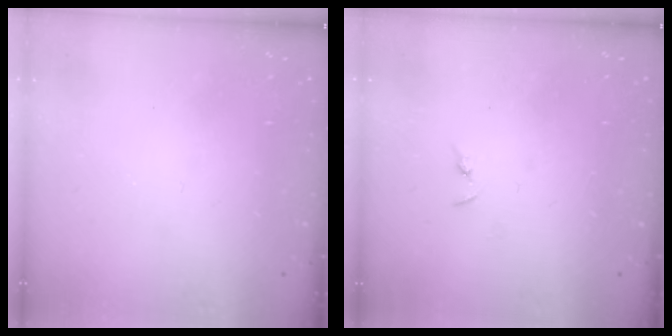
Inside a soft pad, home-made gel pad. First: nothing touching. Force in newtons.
{"total": 3.3, "press": 3.2, "slide": 0.4}